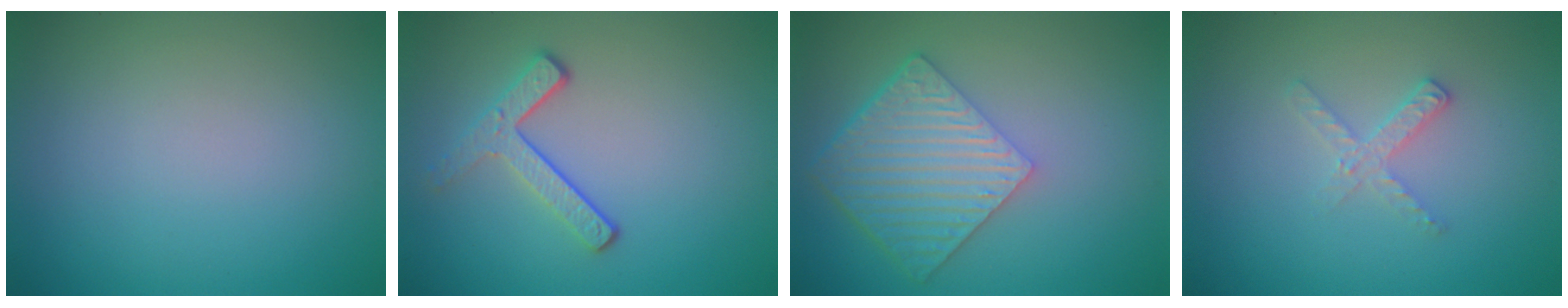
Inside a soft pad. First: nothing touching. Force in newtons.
{"total": 2.9, "press": 2.3, "slide": 1.7}
{"total": 6.4, "press": 4.6, "slide": 4.5}
{"total": 1.7, "press": 1.7, "slide": 0.2}